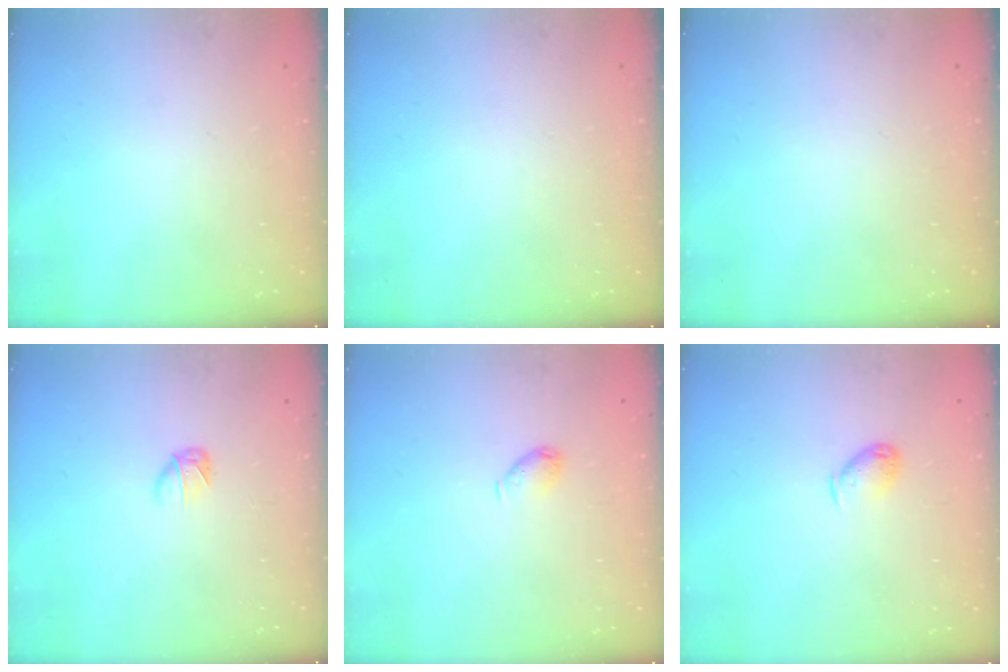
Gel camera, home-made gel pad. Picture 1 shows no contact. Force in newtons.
{"total": 0.0}
{"total": 0.0}
{"total": 3.3, "press": 3.2, "slide": 0.7}
{"total": 4.8, "press": 4.7, "slide": 1.0}
{"total": 6.2, "press": 6.1, "slide": 1.3}